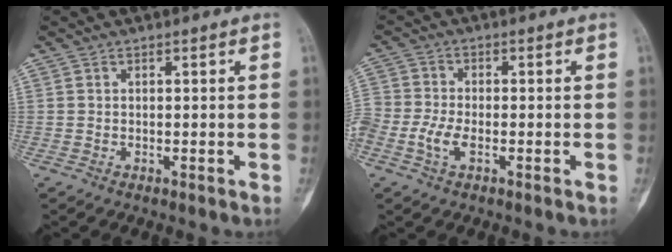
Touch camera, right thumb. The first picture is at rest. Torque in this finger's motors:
{"motor_torque": [-0.01, 0.24, 0.48, 0.42, 0.14]}